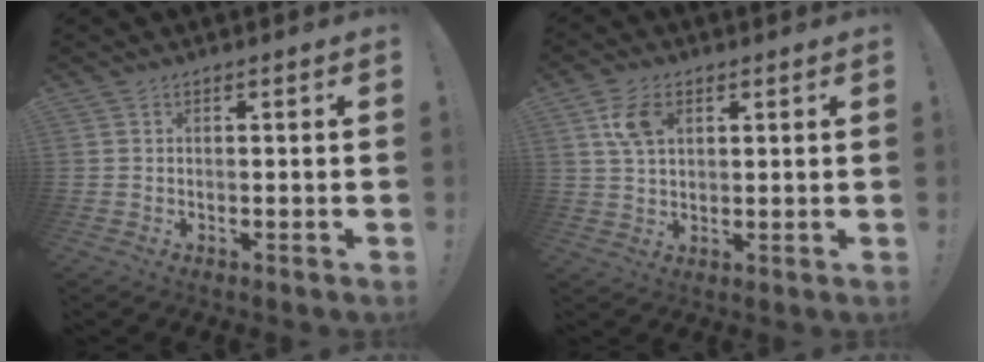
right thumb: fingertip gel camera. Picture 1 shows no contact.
{"total": 7.6, "force": [2.9, 4.6, 5.4], "torque": [-0.106, 0.000, 0.055]}